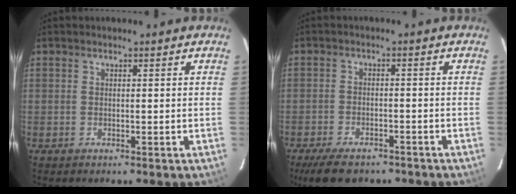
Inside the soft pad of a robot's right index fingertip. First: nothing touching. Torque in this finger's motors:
{"motor_torque": [0.72, -0.68, 0.33, 0.04]}